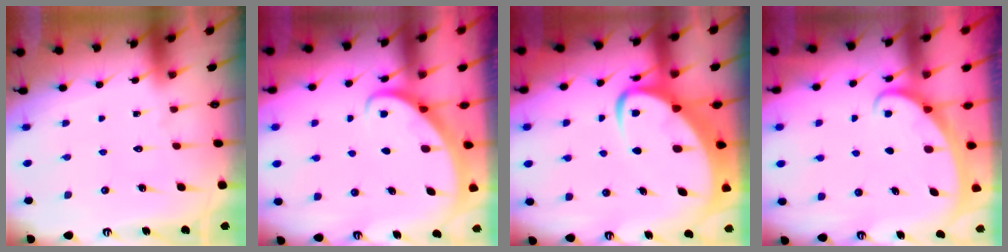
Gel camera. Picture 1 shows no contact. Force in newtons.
{"total": 2.9, "press": 2.9, "slide": 0.2}
{"total": 7.3, "press": 7.3, "slide": 0.7}
{"total": 2.2, "press": 2.2, "slide": 0.3}